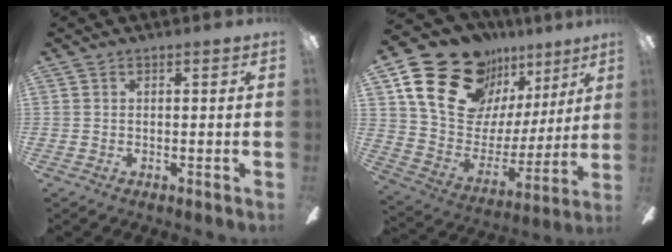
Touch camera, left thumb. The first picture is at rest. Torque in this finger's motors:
{"motor_torque": [2.45, 2.56, 1.36, -1.41, 0.11]}